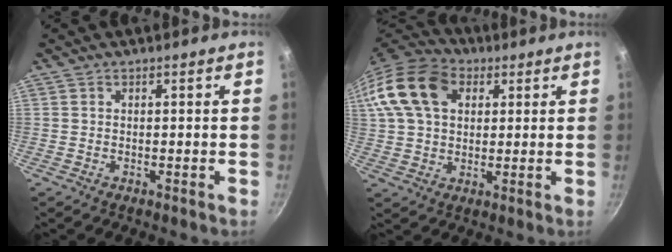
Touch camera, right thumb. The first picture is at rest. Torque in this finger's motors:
{"motor_torque": [0.49, 2.21, 0.65, -0.58, 0.42]}